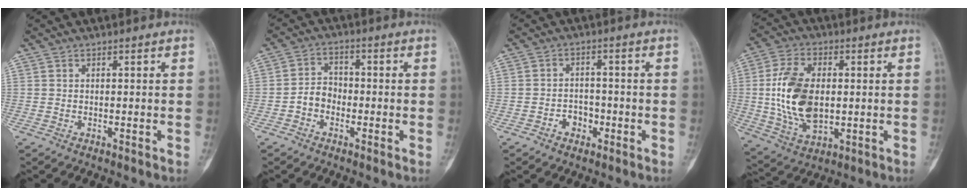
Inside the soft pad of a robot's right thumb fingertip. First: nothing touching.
{"total": 4.5, "force": [-1.7, 3.5, 2.2], "torque": [-0.022, 0.023, -0.040]}
{"total": 3.8, "force": [-1.8, 3.0, 1.7], "torque": [-0.004, 0.020, -0.031]}
{"total": 15.5, "force": [0.5, 9.2, 12.4], "torque": [-0.236, -0.003, 0.017]}